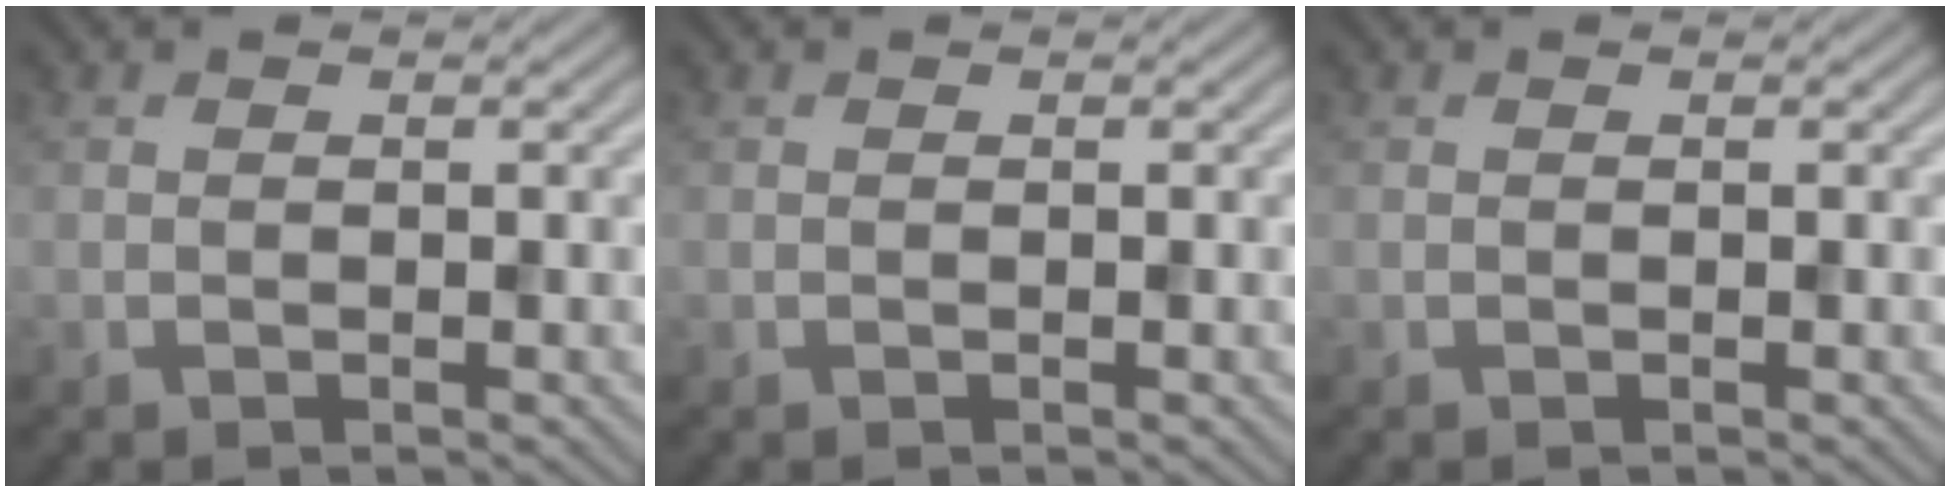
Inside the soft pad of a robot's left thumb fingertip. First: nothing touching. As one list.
[{"total": 0.0}, {"total": 0.0}]